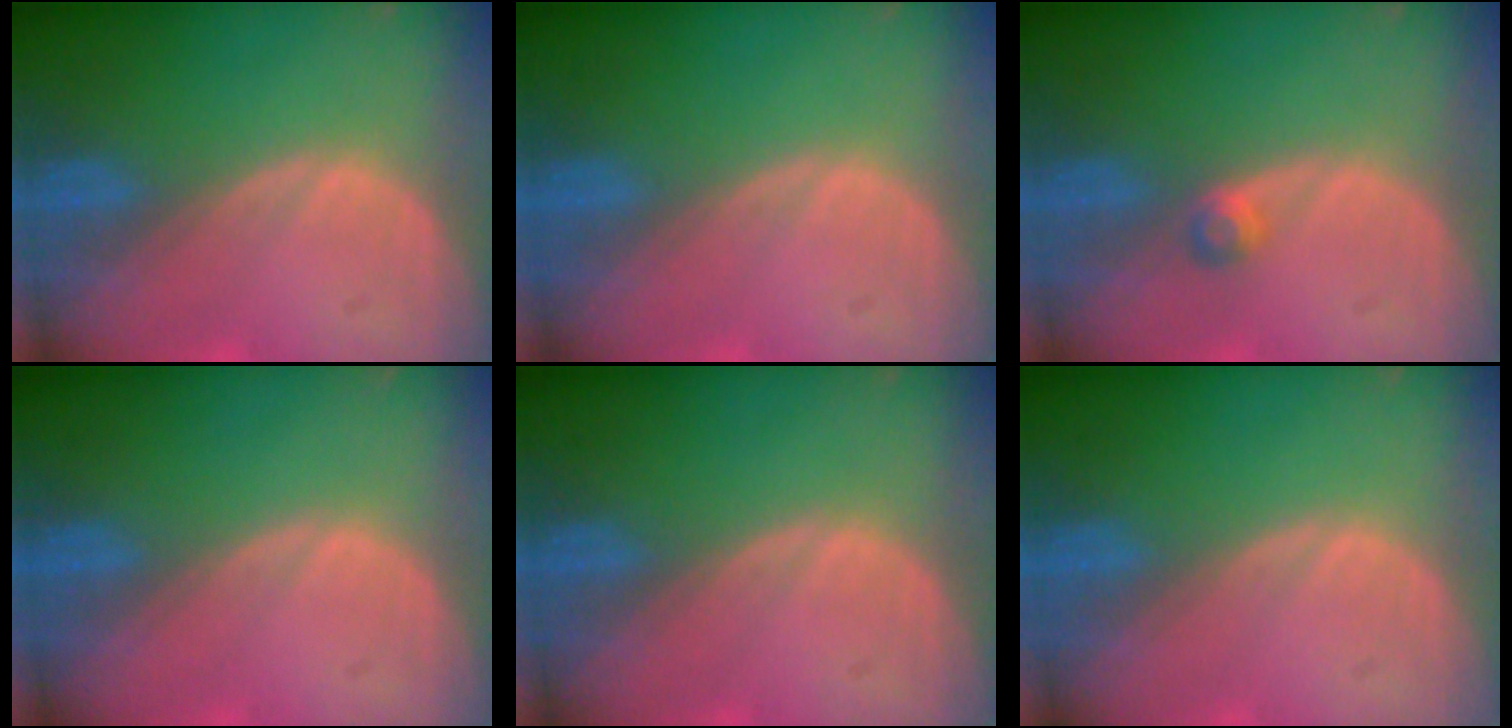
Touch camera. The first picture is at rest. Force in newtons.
{"total": 0.0}
{"total": 1.8, "press": 1.6, "slide": 0.8}
{"total": 0.0}
{"total": 0.0}
{"total": 0.0}